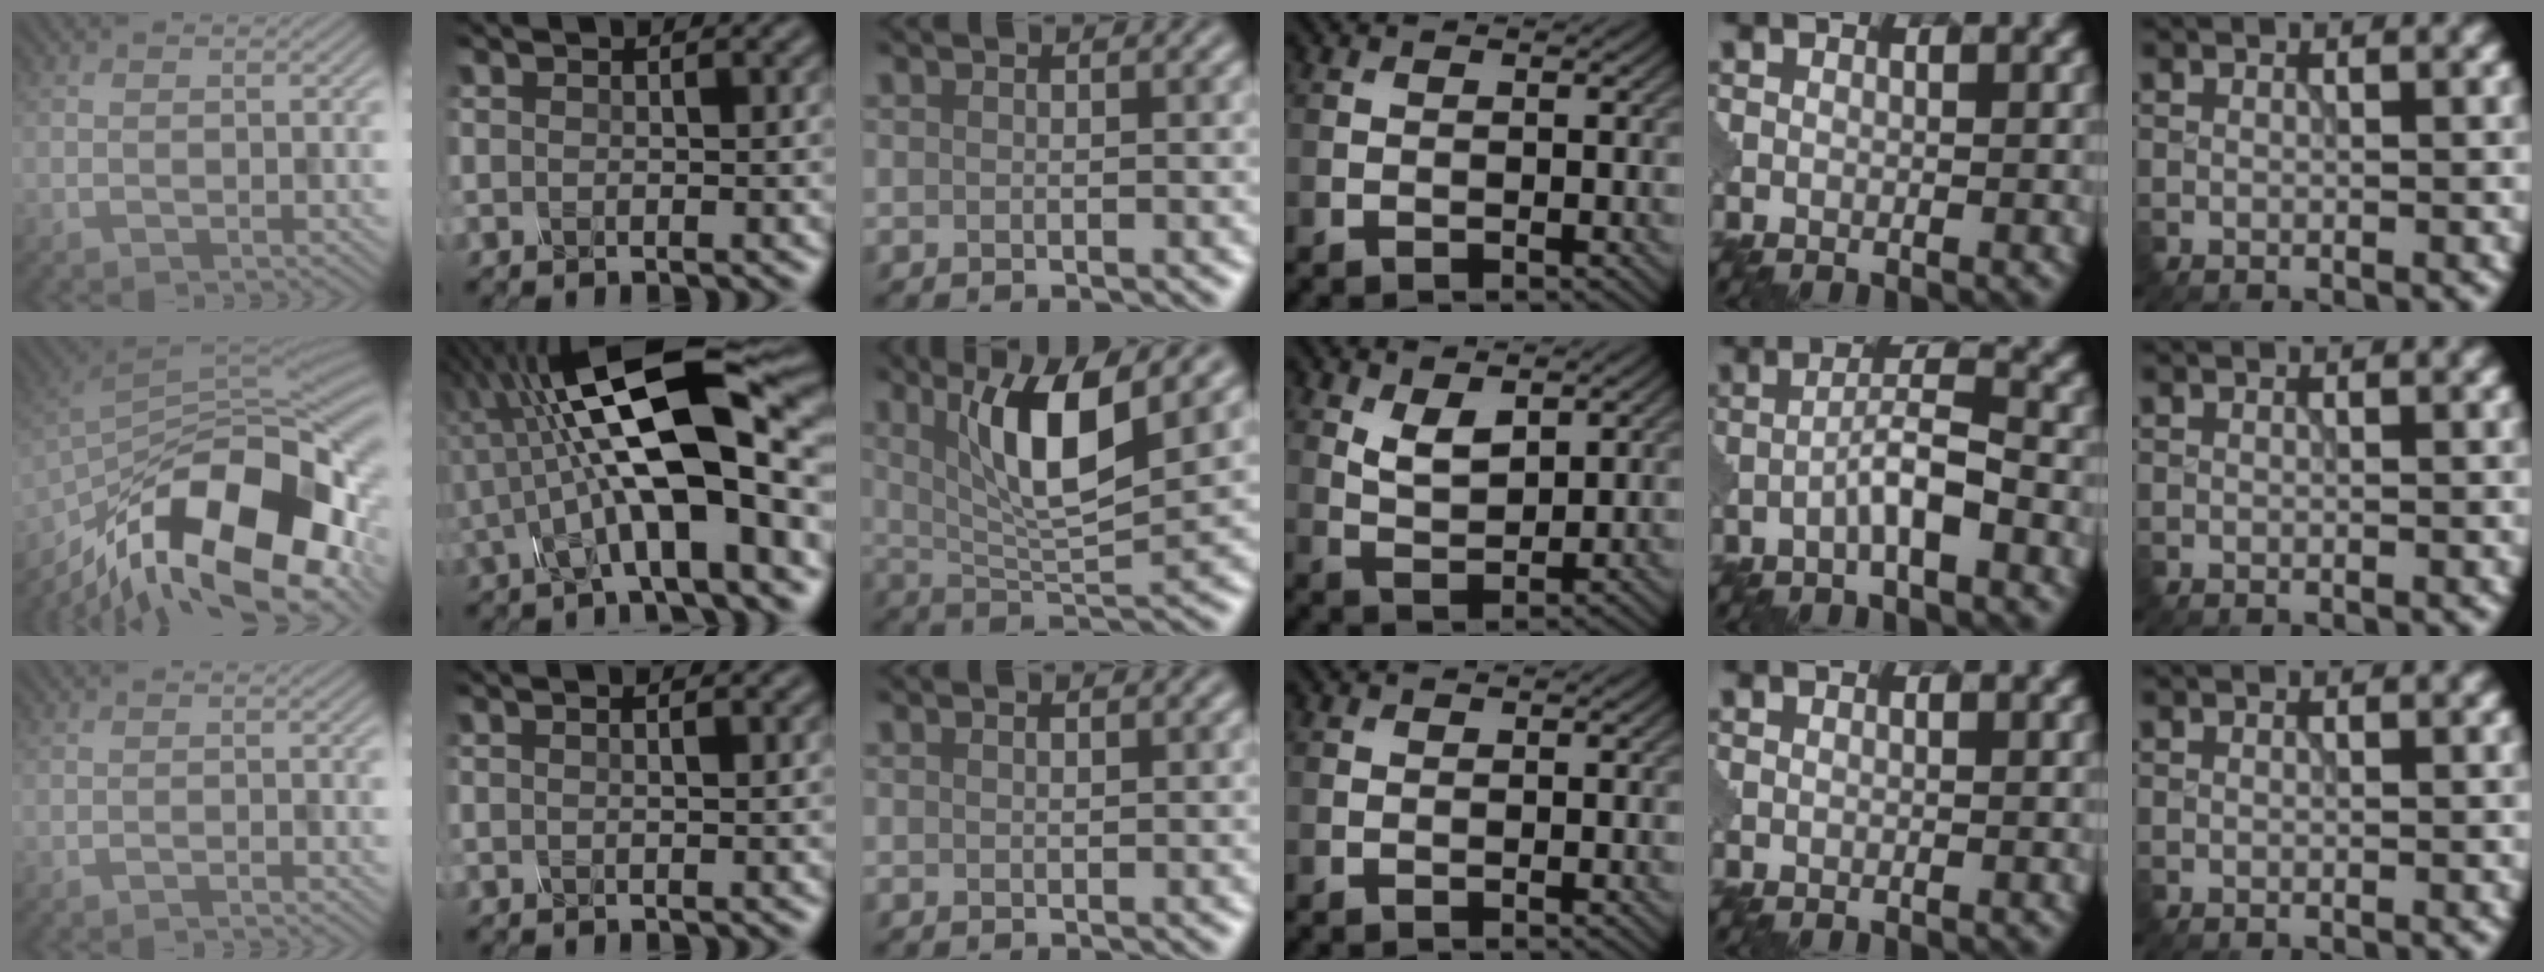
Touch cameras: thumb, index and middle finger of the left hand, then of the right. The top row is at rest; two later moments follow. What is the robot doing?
{"motion": "assemble", "object": "glue stick"}